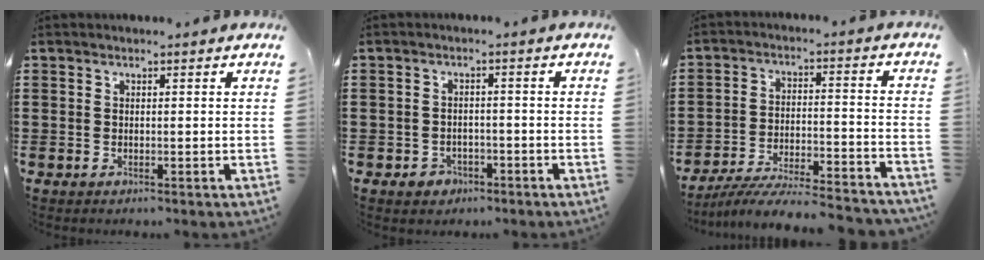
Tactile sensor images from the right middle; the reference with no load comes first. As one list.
[{"total": 1.9, "force": [-1.4, 1.2, 0.4], "torque": [-0.013, 0.000, -0.032]}, {"total": 7.2, "force": [-6.8, 0.1, 2.3], "torque": [-0.043, -0.002, -0.131]}]